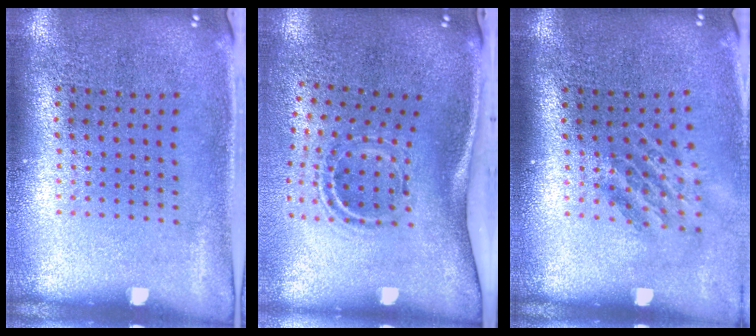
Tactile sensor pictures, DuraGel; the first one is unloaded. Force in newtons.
{"total": 2.2, "press": 1.2, "slide": 1.8}
{"total": 1.6, "press": 1.2, "slide": 1.1}